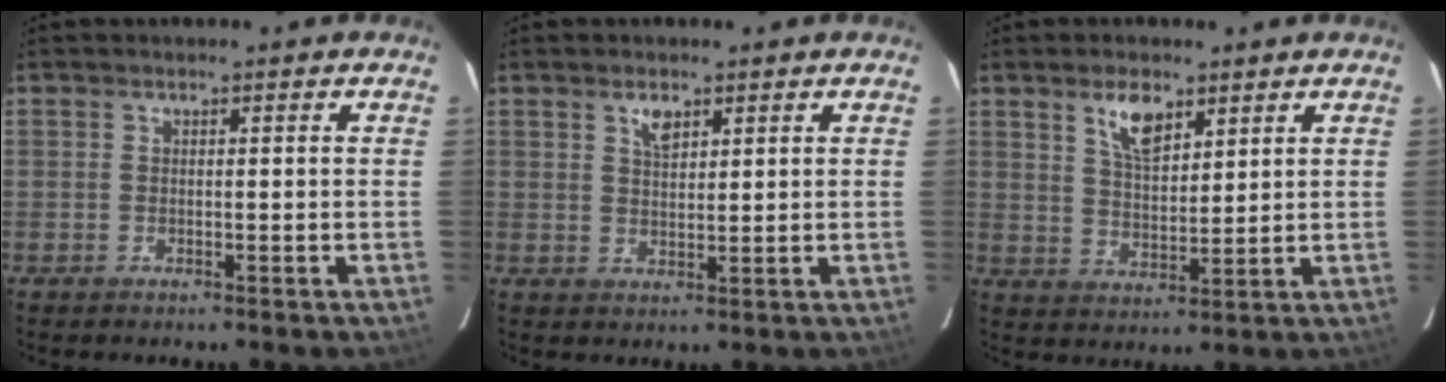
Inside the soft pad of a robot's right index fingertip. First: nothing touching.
{"total": 3.0, "force": [1.8, 1.5, 1.9], "torque": [-0.030, 0.003, 0.033]}
{"total": 6.8, "force": [4.2, 3.0, 4.6], "torque": [-0.078, 0.004, 0.080]}